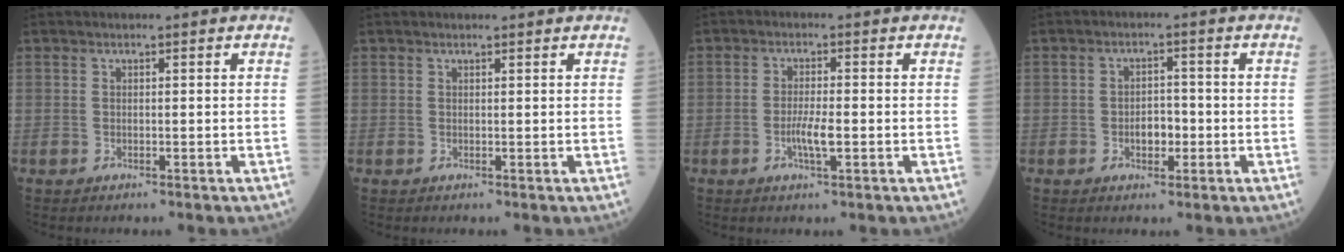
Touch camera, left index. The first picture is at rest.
{"total": 1.5, "force": [1.5, 0.2, 0.4], "torque": [-0.010, 0.010, 0.021]}
{"total": 3.3, "force": [-0.9, 0.3, 3.1], "torque": [-0.066, -0.003, -0.016]}
{"total": 3.2, "force": [-0.9, 1.8, 2.4], "torque": [-0.038, 0.004, -0.013]}